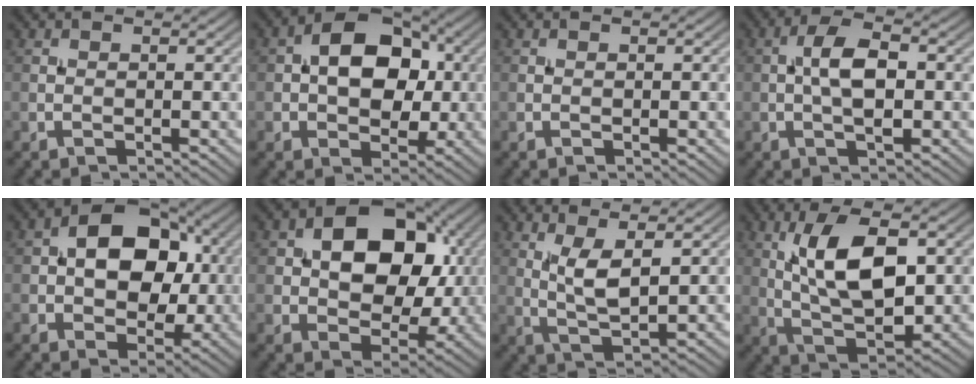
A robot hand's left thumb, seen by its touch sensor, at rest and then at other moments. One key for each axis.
{"total": 10.2, "fx": 0.8, "fy": 7.0, "fz": 7.4, "tx": -0.109, "ty": 0.013, "tz": 0.002}
{"total": 0.0}
{"total": 5.5, "fx": -0.1, "fy": 2.4, "fz": 4.9, "tx": -0.097, "ty": 0.008, "tz": -0.007}
{"total": 11.3, "fx": 1.2, "fy": 7.8, "fz": 8.1, "tx": -0.120, "ty": 0.014, "tz": 0.012}
{"total": 13.0, "fx": 2.6, "fy": 9.0, "fz": 9.0, "tx": -0.136, "ty": 0.002, "tz": 0.040}
{"total": 5.5, "fx": 2.0, "fy": 1.5, "fz": 4.8, "tx": -0.106, "ty": -0.007, "tz": 0.046}
{"total": 10.8, "fx": 2.5, "fy": 4.9, "fz": 9.3, "tx": -0.177, "ty": 0.002, "tz": 0.043}